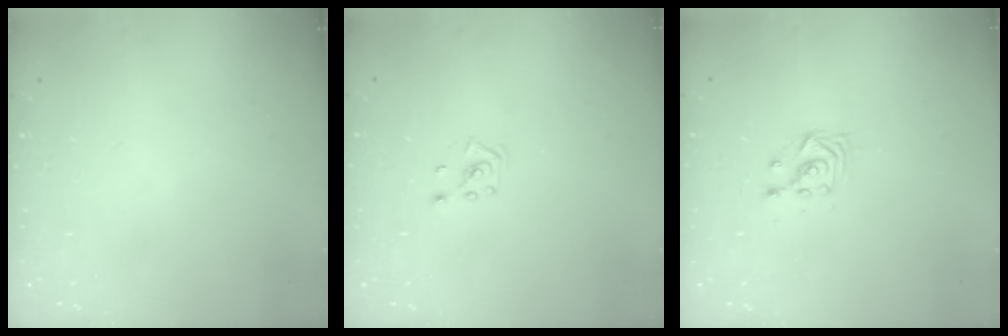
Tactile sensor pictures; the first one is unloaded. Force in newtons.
{"total": 2.1, "press": 2.0, "slide": 0.3}
{"total": 3.6, "press": 3.6, "slide": 0.4}